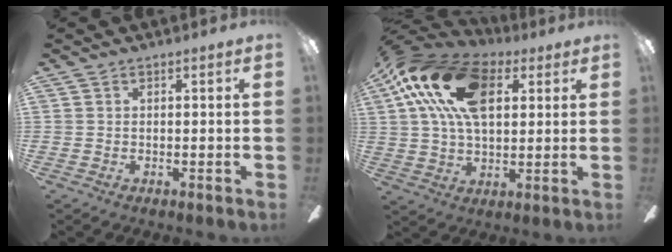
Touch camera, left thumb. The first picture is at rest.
{"total": 21.5, "force": [7.8, 12.6, 15.5], "torque": [-0.283, 0.010, 0.135]}